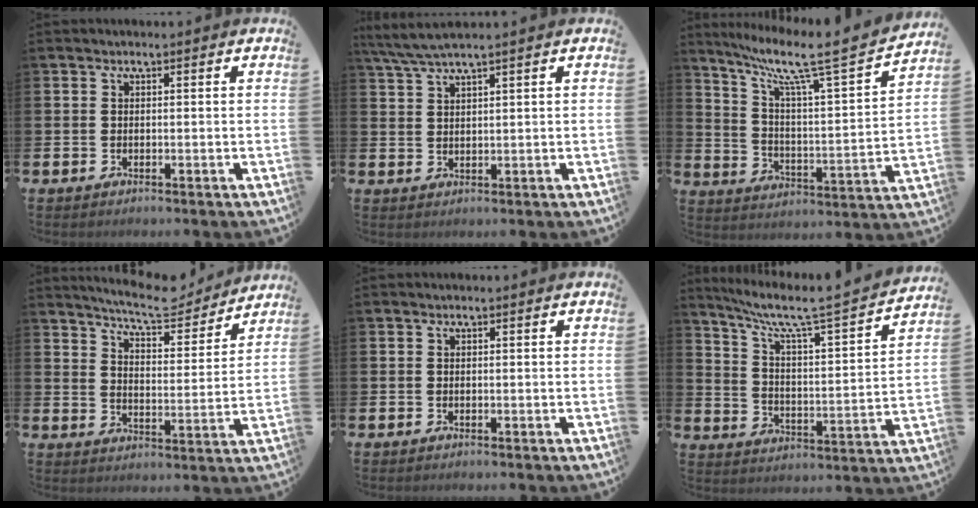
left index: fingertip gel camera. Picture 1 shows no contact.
{"total": 3.6, "force": [3.1, -0.2, 1.8], "torque": [-0.046, -0.004, 0.058]}
{"total": 9.5, "force": [7.1, 1.0, 6.3], "torque": [-0.143, -0.050, 0.109]}
{"total": 8.0, "force": [7.7, 1.0, 2.2], "torque": [-0.050, -0.055, 0.131]}
{"total": 0.0}
{"total": 6.8, "force": [5.6, 0.6, 3.8], "torque": [-0.104, -0.046, 0.087]}